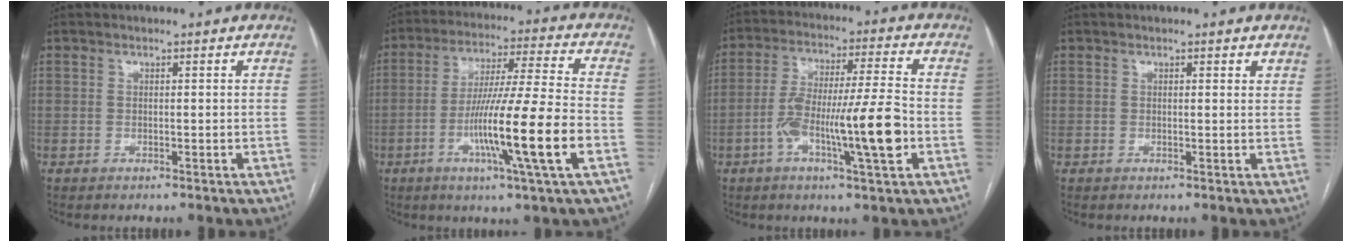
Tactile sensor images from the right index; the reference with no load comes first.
{"total": 16.2, "force": [-5.0, -1.2, 15.3], "torque": [-0.278, -0.012, -0.091]}
{"total": 13.8, "force": [-3.9, 0.7, 13.2], "torque": [-0.238, 0.006, -0.069]}
{"total": 1.2, "force": [0.9, 0.4, 0.7], "torque": [-0.010, -0.001, 0.006]}